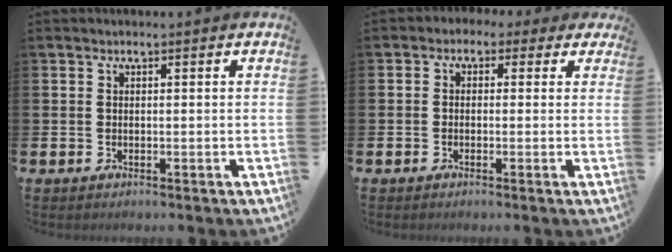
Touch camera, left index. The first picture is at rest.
{"total": 1.3, "force": [-0.5, 1.1, 0.3], "torque": [-0.012, 0.007, -0.015]}